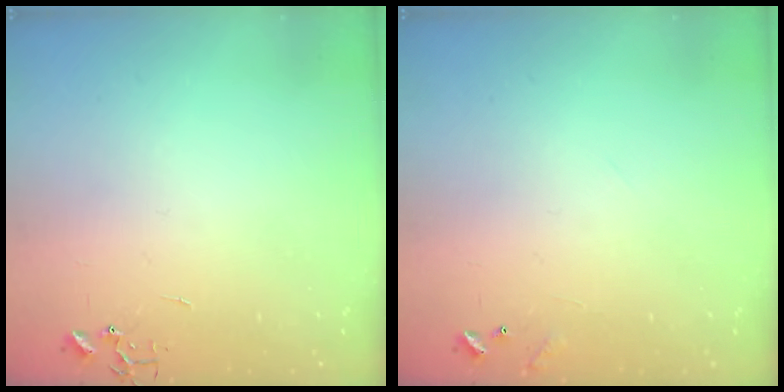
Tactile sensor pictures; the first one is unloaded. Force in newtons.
{"total": 6.9, "press": 6.9, "slide": 0.4}